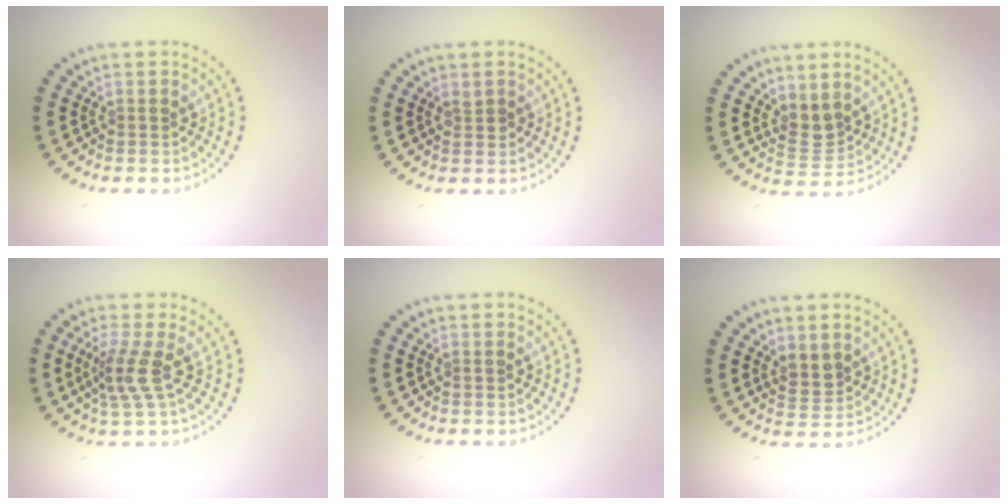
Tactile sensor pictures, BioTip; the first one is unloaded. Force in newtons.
{"total": 0.6, "press": 0.6, "slide": 0.2}
{"total": 2.3, "press": 1.9, "slide": 1.3}
{"total": 2.8, "press": 2.2, "slide": 1.8}
{"total": 0.0}
{"total": 2.0, "press": 1.8, "slide": 0.9}